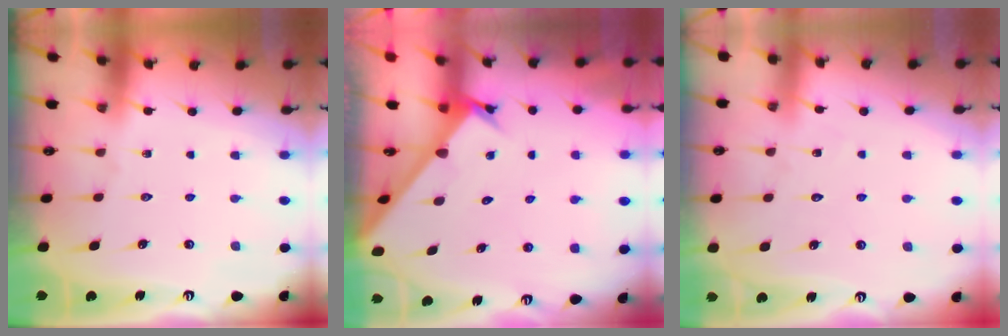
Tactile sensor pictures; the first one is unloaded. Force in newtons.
{"total": 2.6, "press": 2.6, "slide": 0.3}
{"total": 4.7, "press": 4.7, "slide": 0.4}